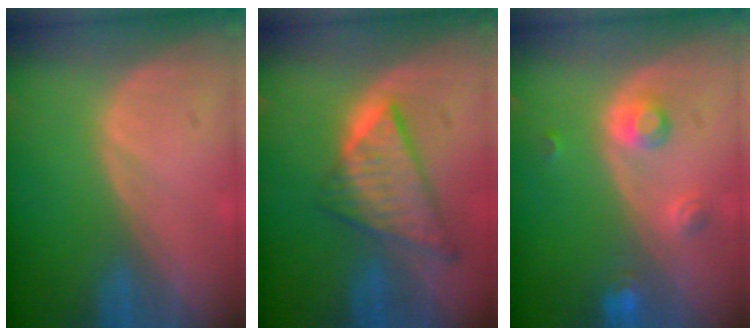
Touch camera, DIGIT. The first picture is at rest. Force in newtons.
{"total": 8.5, "press": 7.3, "slide": 4.5}
{"total": 3.6, "press": 3.3, "slide": 1.5}